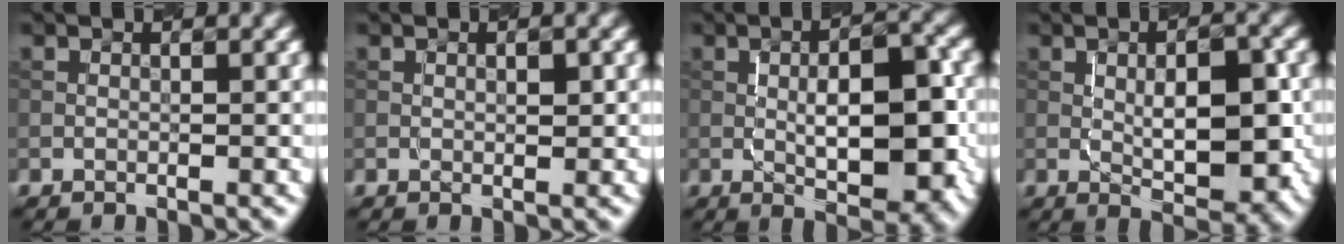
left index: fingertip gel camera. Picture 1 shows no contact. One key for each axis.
{"total": 1.0, "fx": 0.2, "fy": 0.4, "fz": 0.9, "tx": -0.012, "ty": 0.000, "tz": 0.004}
{"total": 8.3, "fx": -0.5, "fy": 3.0, "fz": 7.7, "tx": -0.106, "ty": 0.005, "tz": -0.006}
{"total": 6.5, "fx": 0.0, "fy": 2.4, "fz": 6.0, "tx": -0.081, "ty": 0.000, "tz": 0.005}